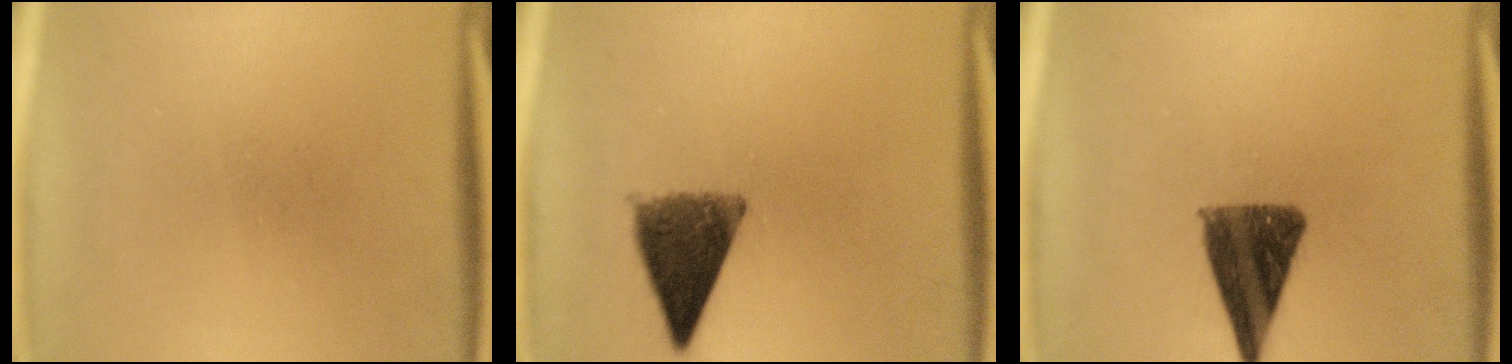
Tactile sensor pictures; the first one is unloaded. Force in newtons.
{"total": 9.1}
{"total": 10.8}